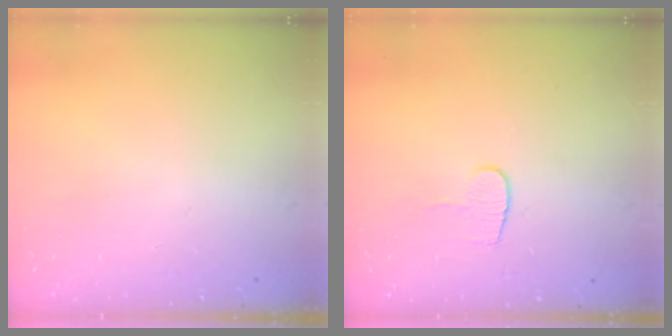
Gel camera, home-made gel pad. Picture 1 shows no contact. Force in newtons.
{"total": 5.0, "press": 5.0, "slide": 0.5}